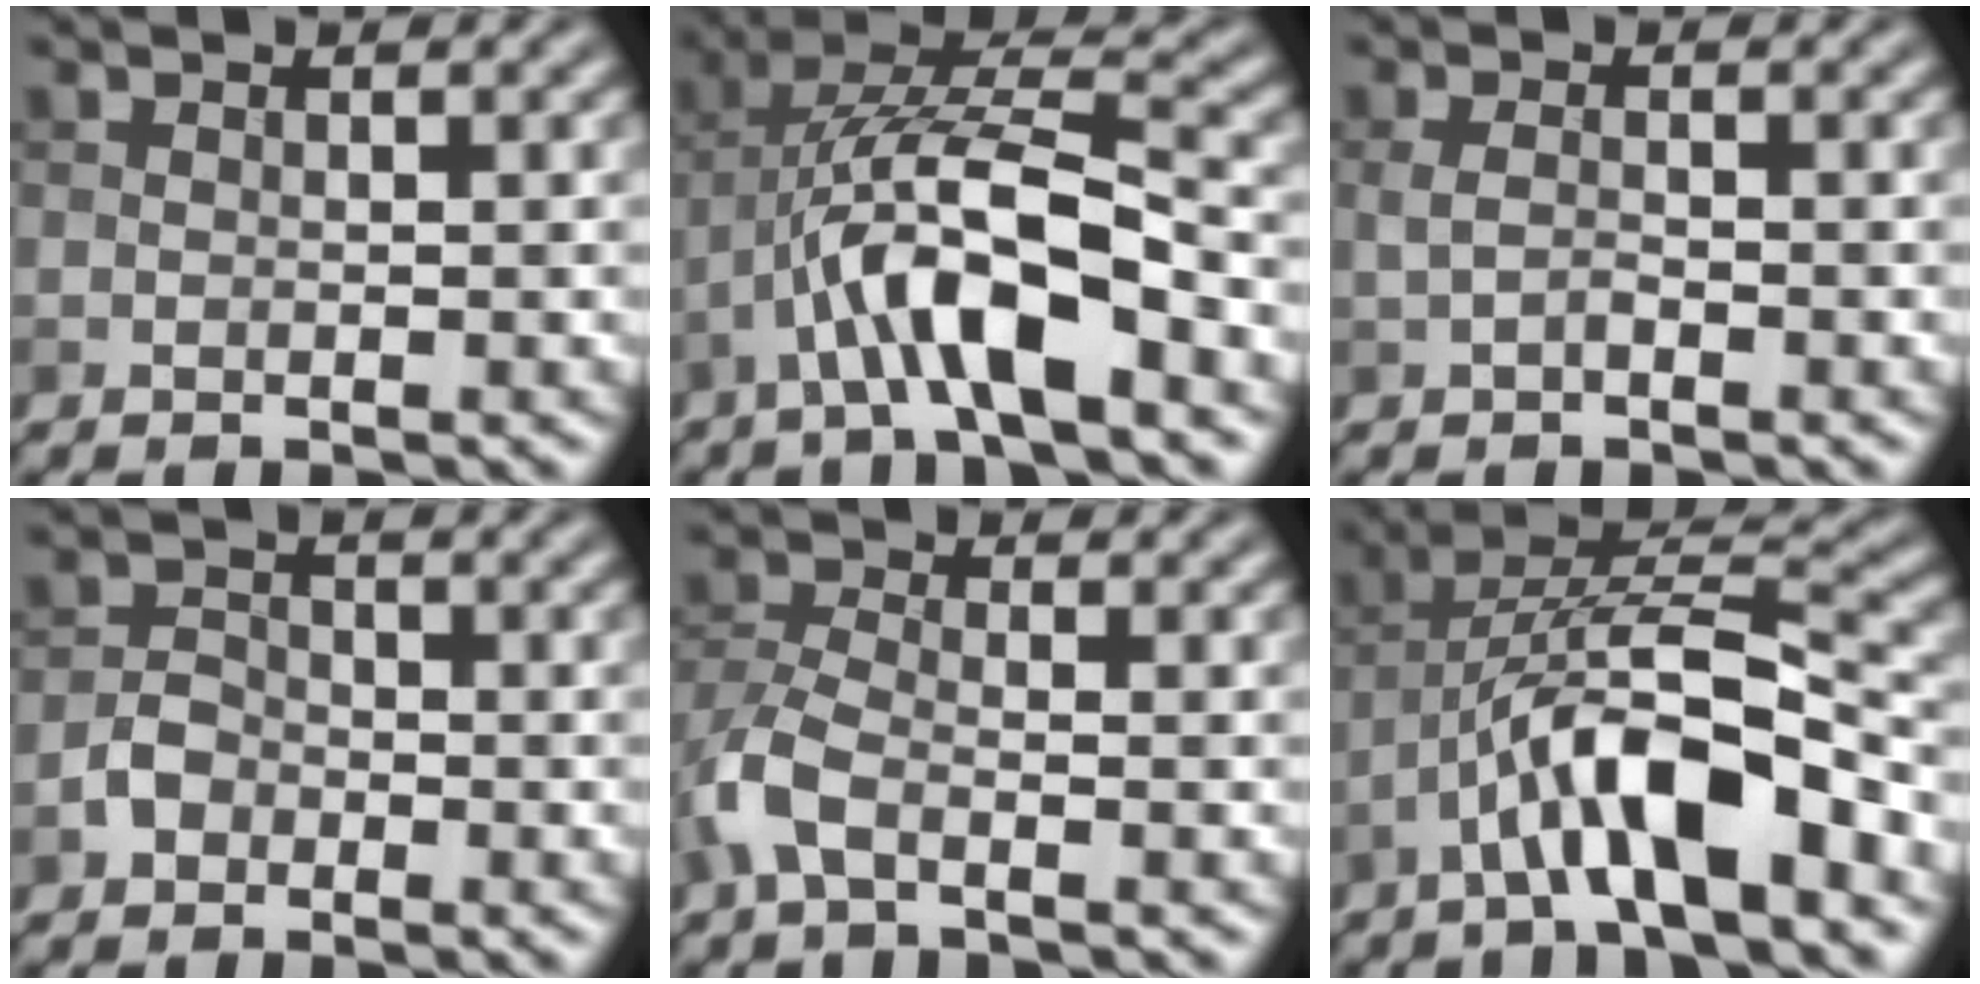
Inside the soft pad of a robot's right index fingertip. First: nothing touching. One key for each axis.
{"total": 8.6, "fx": -3.5, "fy": 2.5, "fz": 7.5, "tx": -0.139, "ty": 0.017, "tz": -0.065}
{"total": 1.1, "fx": -0.3, "fy": 0.4, "fz": 1.0, "tx": -0.025, "ty": 0.001, "tz": -0.010}
{"total": 1.9, "fx": -1.1, "fy": 1.3, "fz": 0.7, "tx": -0.011, "ty": 0.007, "tz": -0.024}
{"total": 3.7, "fx": -1.9, "fy": 1.5, "fz": 2.8, "tx": -0.072, "ty": 0.001, "tz": -0.053}
{"total": 8.8, "fx": -4.2, "fy": 2.1, "fz": 7.4, "tx": -0.127, "ty": 0.020, "tz": -0.074}